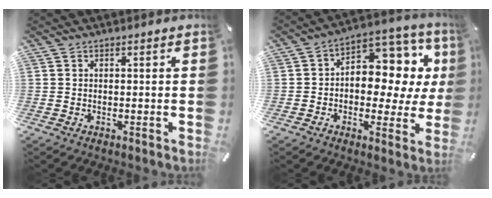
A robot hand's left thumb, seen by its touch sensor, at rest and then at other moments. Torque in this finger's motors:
{"motor_torque": [0.93, 1.10, 0.89, 0.39, 0.08]}